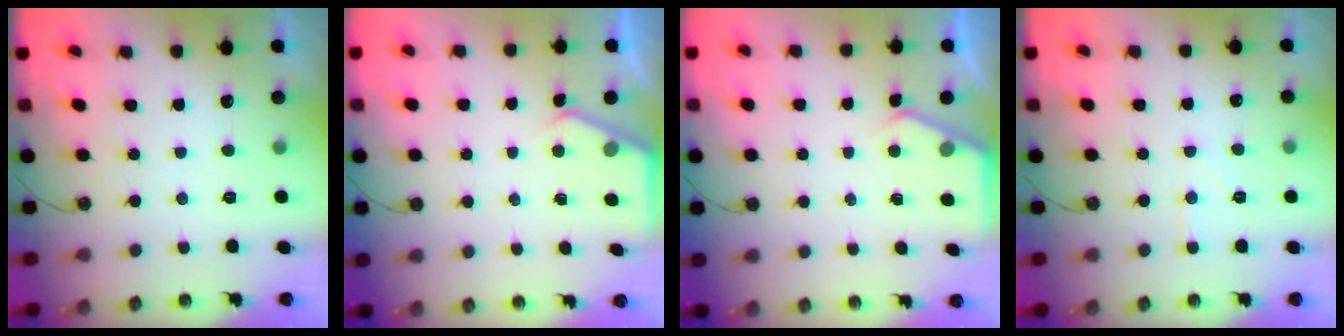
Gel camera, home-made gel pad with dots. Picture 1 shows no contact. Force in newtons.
{"total": 2.2, "press": 2.2, "slide": 0.3}
{"total": 2.2, "press": 2.2, "slide": 0.3}
{"total": 6.2, "press": 6.2, "slide": 0.7}